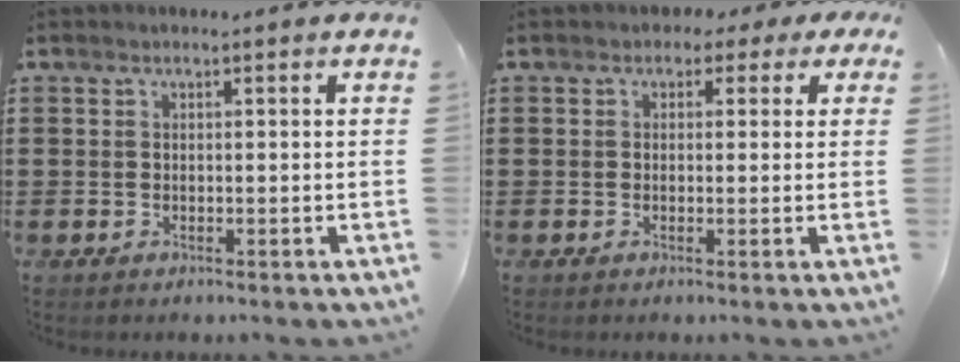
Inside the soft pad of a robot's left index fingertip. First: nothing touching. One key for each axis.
{"total": 1.7, "fx": 0.2, "fy": 1.5, "fz": 0.9, "tx": -0.016, "ty": 0.006, "tz": 0.000}